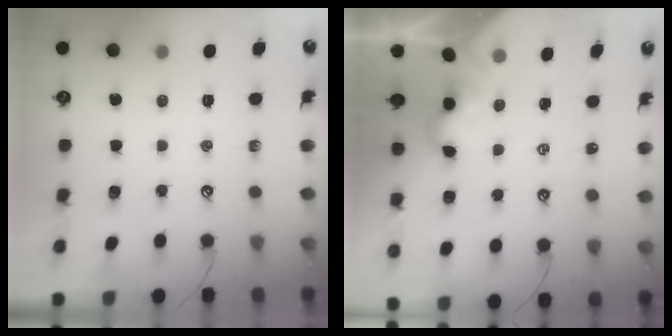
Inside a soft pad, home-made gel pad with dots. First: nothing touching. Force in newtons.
{"total": 2.4, "press": 2.4, "slide": 0.2}